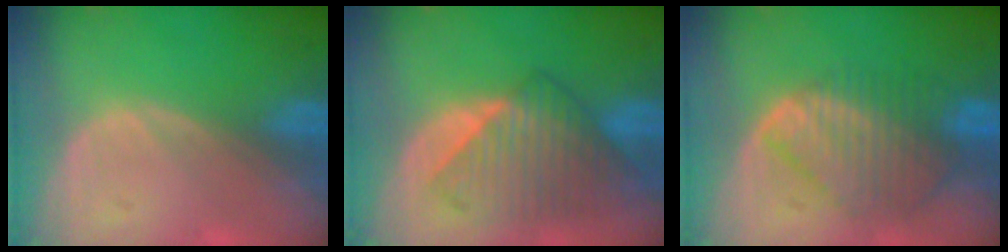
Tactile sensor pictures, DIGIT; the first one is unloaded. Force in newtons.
{"total": 8.7, "press": 8.1, "slide": 3.1}
{"total": 8.7, "press": 7.7, "slide": 4.1}